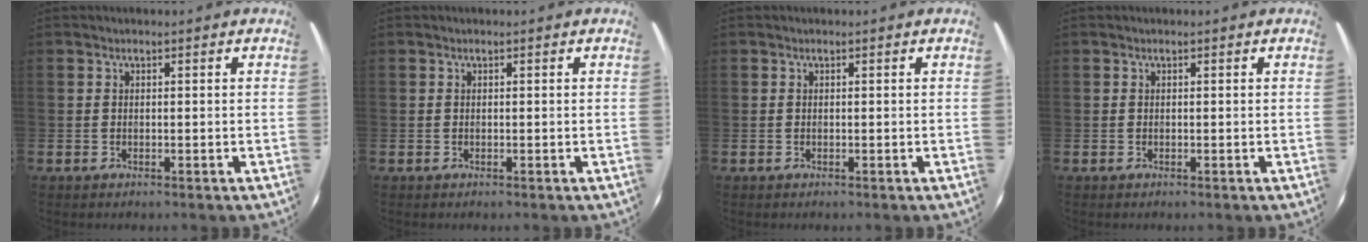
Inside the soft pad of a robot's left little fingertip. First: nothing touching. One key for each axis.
{"total": 0.0}
{"total": 0.0}
{"total": 0.0}